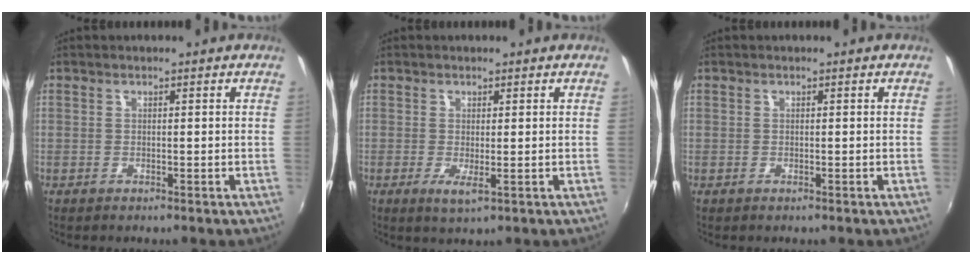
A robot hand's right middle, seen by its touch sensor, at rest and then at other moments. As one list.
[{"total": 2.5, "force": [-0.4, 0.4, 2.4], "torque": [-0.046, -0.011, -0.006]}, {"total": 0.0}]